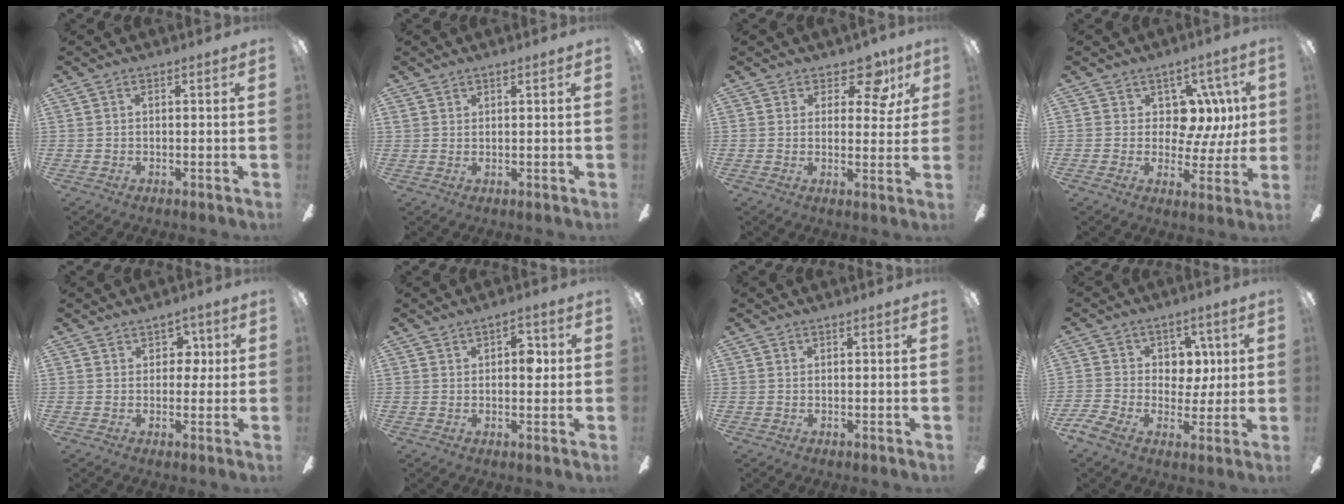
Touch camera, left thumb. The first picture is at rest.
{"total": 0.7, "force": [0.7, 0.0, 0.3], "torque": [-0.007, -0.002, 0.013]}
{"total": 8.0, "force": [4.9, 4.5, 4.5], "torque": [-0.050, -0.025, 0.082]}
{"total": 10.4, "force": [3.8, 7.7, 5.8], "torque": [-0.077, -0.020, 0.076]}
{"total": 4.4, "force": [1.7, 3.1, 2.6], "torque": [-0.022, -0.004, 0.026]}
{"total": 5.0, "force": [1.3, 2.5, 4.2], "torque": [-0.051, -0.002, 0.014]}
{"total": 0.0}
{"total": 8.5, "force": [0.4, 7.4, 4.1], "torque": [-0.075, 0.010, 0.012]}